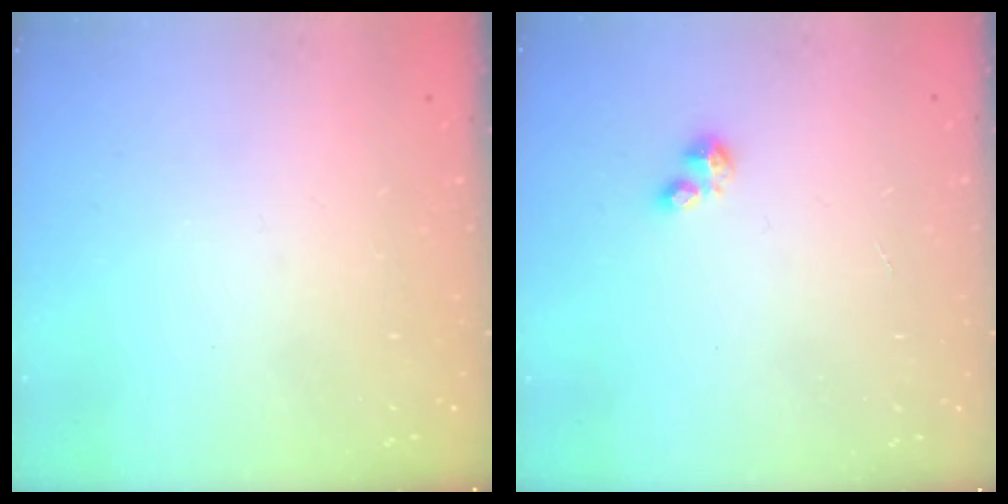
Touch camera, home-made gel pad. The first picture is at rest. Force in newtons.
{"total": 2.0, "press": 2.0, "slide": 0.2}